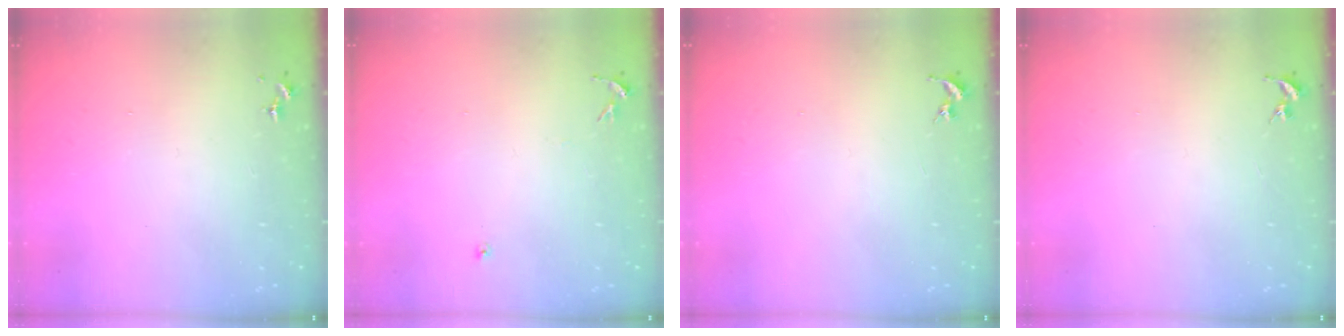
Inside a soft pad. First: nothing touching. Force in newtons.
{"total": 5.7, "press": 5.7, "slide": 0.7}
{"total": 0.0}
{"total": 0.0}